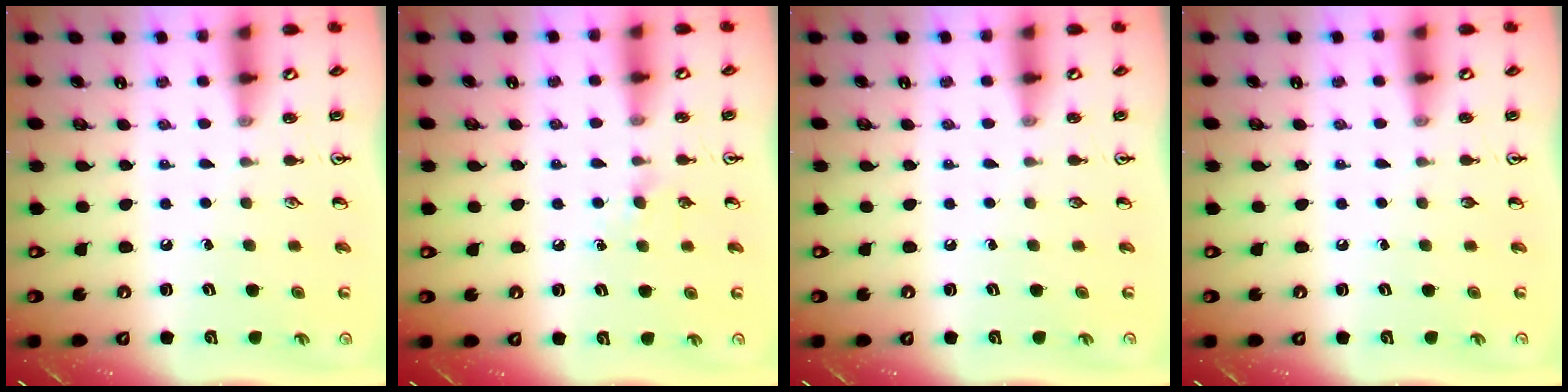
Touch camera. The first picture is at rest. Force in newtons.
{"total": 4.0, "press": 4.0, "slide": 0.6}
{"total": 0.0}
{"total": 0.0}